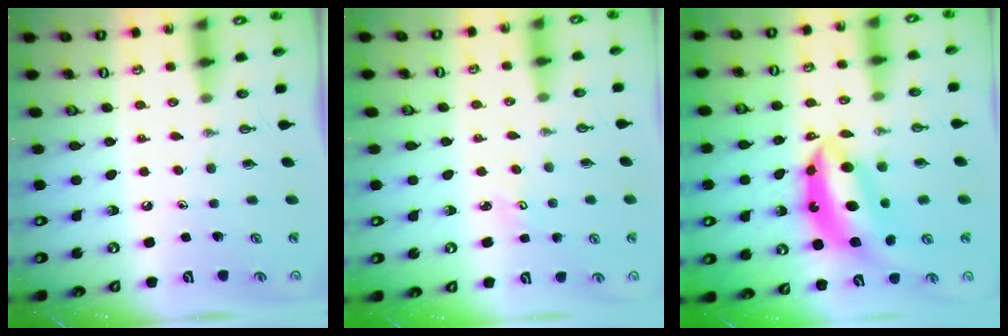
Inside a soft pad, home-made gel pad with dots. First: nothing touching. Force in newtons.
{"total": 2.8, "press": 2.8, "slide": 0.3}
{"total": 14.1, "press": 14.0, "slide": 1.6}